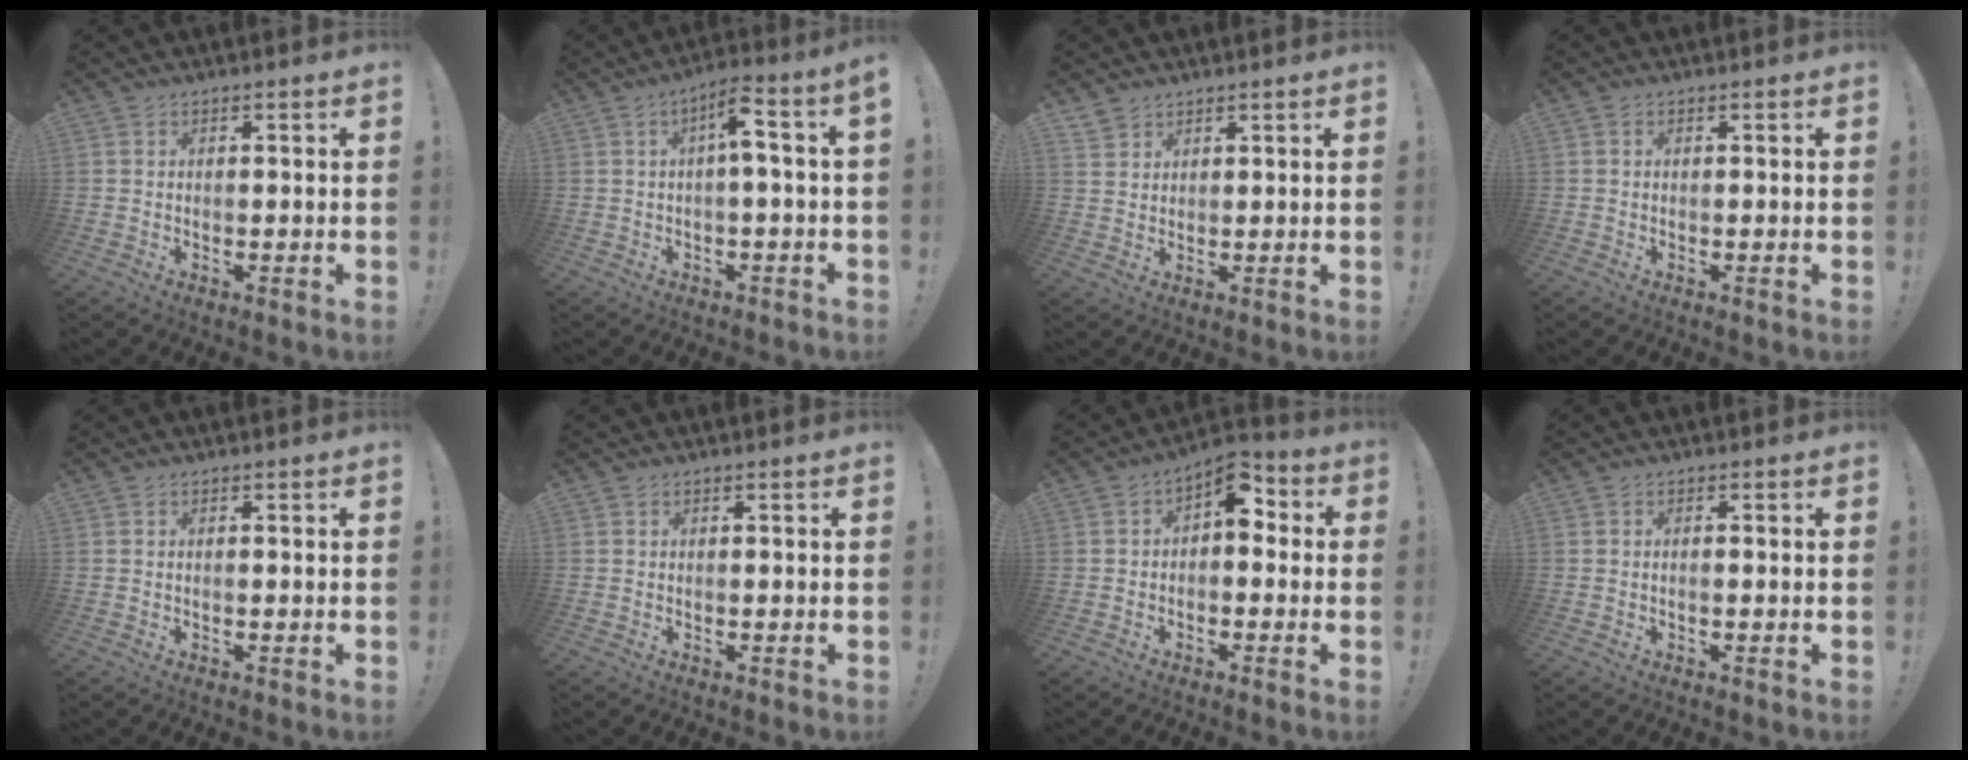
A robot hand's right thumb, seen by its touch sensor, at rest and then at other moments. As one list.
[{"total": 6.9, "force": [0.3, 0.7, 6.9], "torque": [-0.106, -0.003, -0.001]}, {"total": 3.1, "force": [2.7, 1.5, 0.5], "torque": [-0.003, -0.020, 0.051]}, {"total": 0.0}, {"total": 0.0}, {"total": 0.0}, {"total": 7.7, "force": [1.5, 4.9, 5.8], "torque": [-0.078, -0.001, 0.030]}, {"total": 1.0, "force": [-0.7, -0.2, 0.7], "torque": [-0.019, 0.002, -0.011]}]